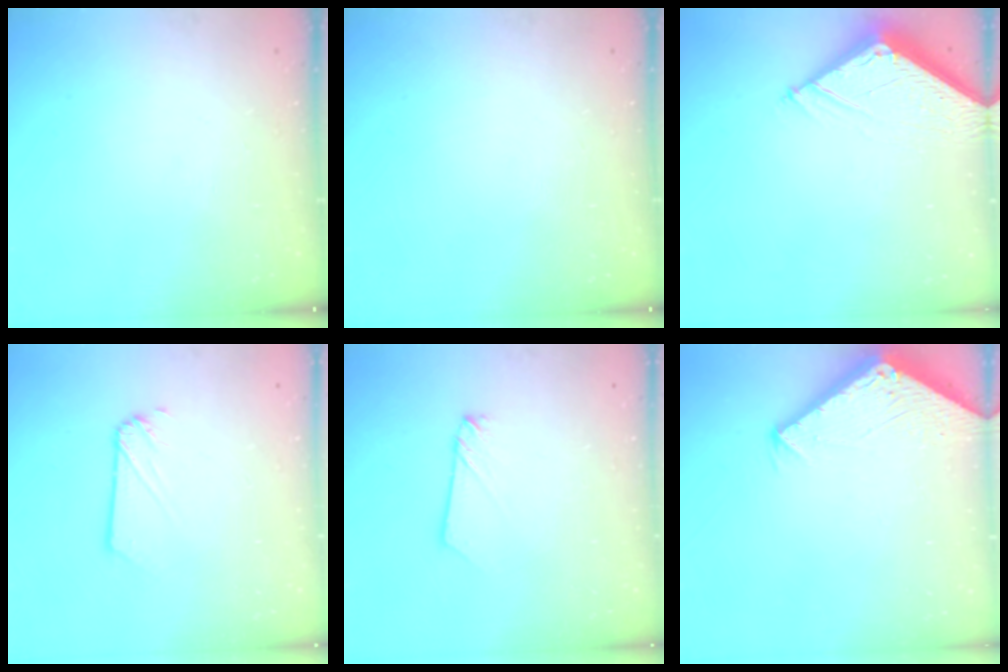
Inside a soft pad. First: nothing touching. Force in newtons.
{"total": 0.0}
{"total": 6.6, "press": 6.6, "slide": 0.7}
{"total": 1.9, "press": 1.9, "slide": 0.3}
{"total": 2.2, "press": 2.2, "slide": 0.1}
{"total": 2.8, "press": 2.8, "slide": 0.1}